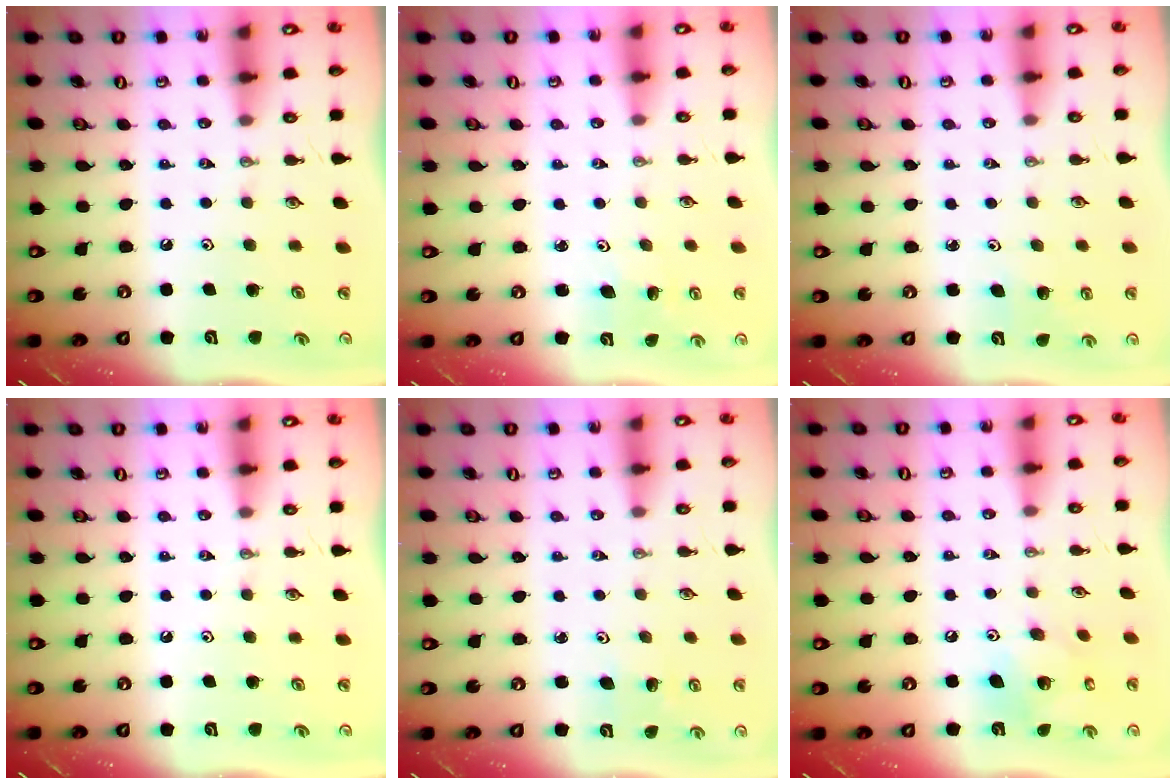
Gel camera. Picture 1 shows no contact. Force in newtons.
{"total": 3.3, "press": 3.3, "slide": 0.3}
{"total": 2.8, "press": 2.6, "slide": 1.2}
{"total": 0.0}
{"total": 3.0, "press": 3.0, "slide": 0.2}
{"total": 10.5, "press": 10.5, "slide": 0.8}